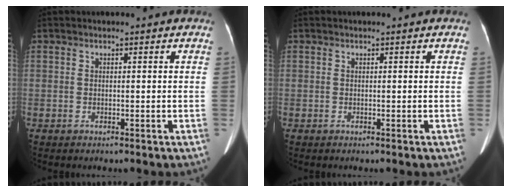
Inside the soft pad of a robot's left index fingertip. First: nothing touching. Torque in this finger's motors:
{"motor_torque": [-0.01, -0.01, 0.00, -0.01]}